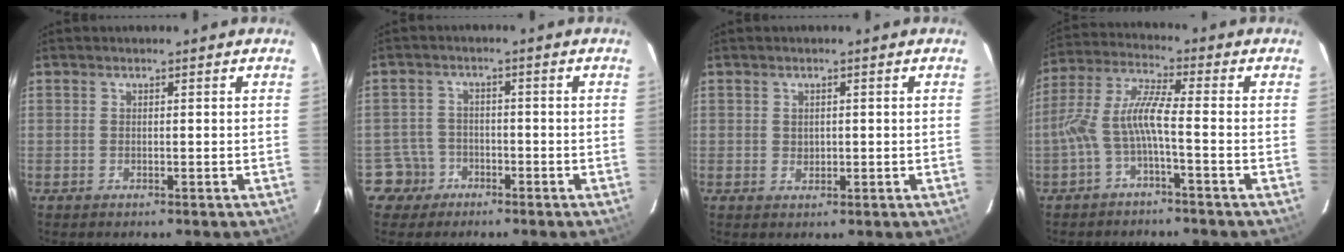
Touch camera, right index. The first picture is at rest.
{"total": 4.6, "force": [-2.6, 3.8, -0.4], "torque": [0.000, 0.020, -0.048]}
{"total": 1.3, "force": [0.2, 1.2, 0.6], "torque": [-0.006, 0.003, 0.005]}
{"total": 7.4, "force": [-2.8, 0.6, 6.8], "torque": [-0.162, 0.012, -0.053]}